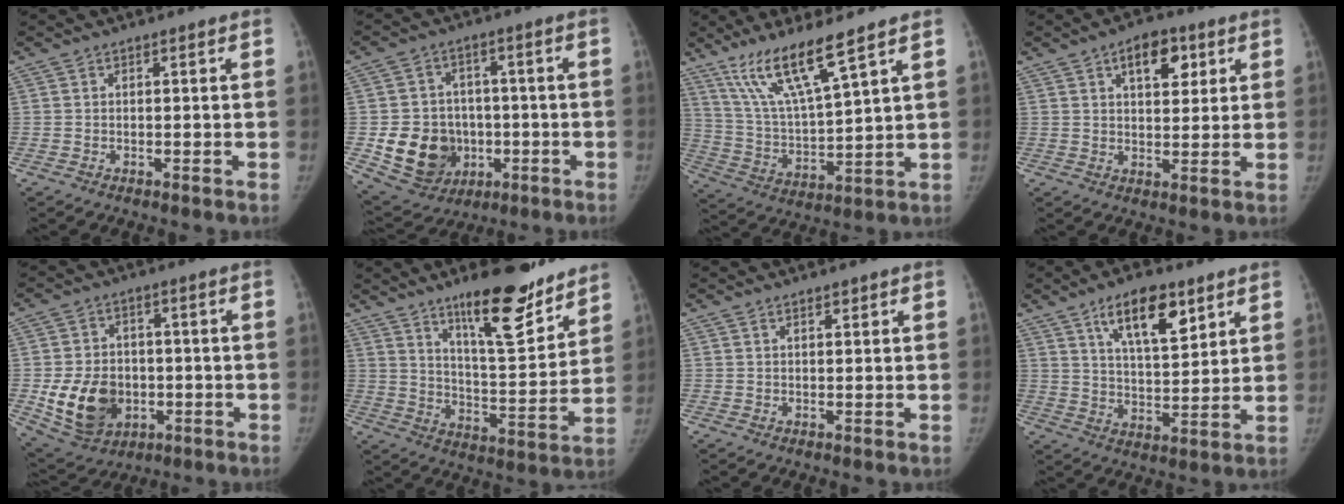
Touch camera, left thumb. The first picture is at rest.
{"total": 13.4, "force": [-2.6, 11.6, 6.2], "torque": [-0.075, 0.010, -0.025]}
{"total": 13.2, "force": [9.0, 1.3, 9.5], "torque": [-0.184, -0.048, 0.189]}
{"total": 8.3, "force": [3.9, 4.6, 5.7], "torque": [-0.051, -0.013, 0.053]}
{"total": 13.0, "force": [-2.7, 10.1, 7.7], "torque": [-0.105, 0.002, -0.029]}
{"total": 17.5, "force": [12.6, 4.7, 11.2], "torque": [-0.131, -0.088, 0.202]}
{"total": 1.0, "force": [0.8, 0.3, 0.5], "torque": [-0.008, -0.005, 0.014]}
{"total": 12.5, "force": [7.2, 5.1, 8.9], "torque": [-0.123, -0.037, 0.124]}